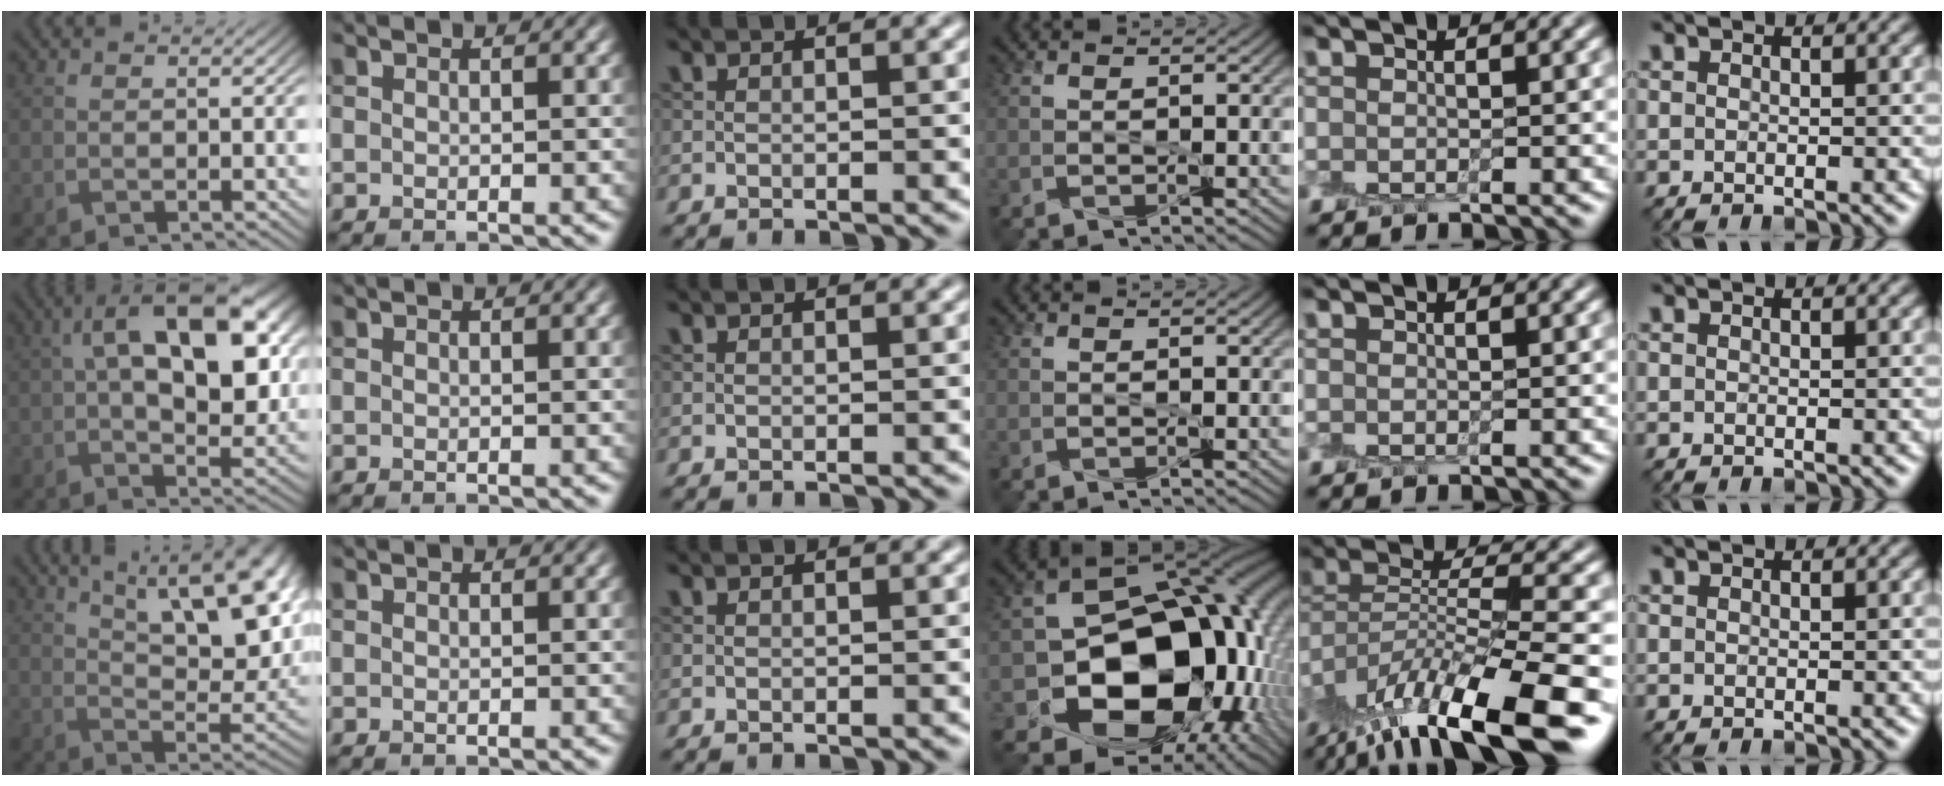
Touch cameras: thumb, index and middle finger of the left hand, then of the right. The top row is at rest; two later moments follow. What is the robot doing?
{"motion": "peel", "object": "plastic screen protector"}